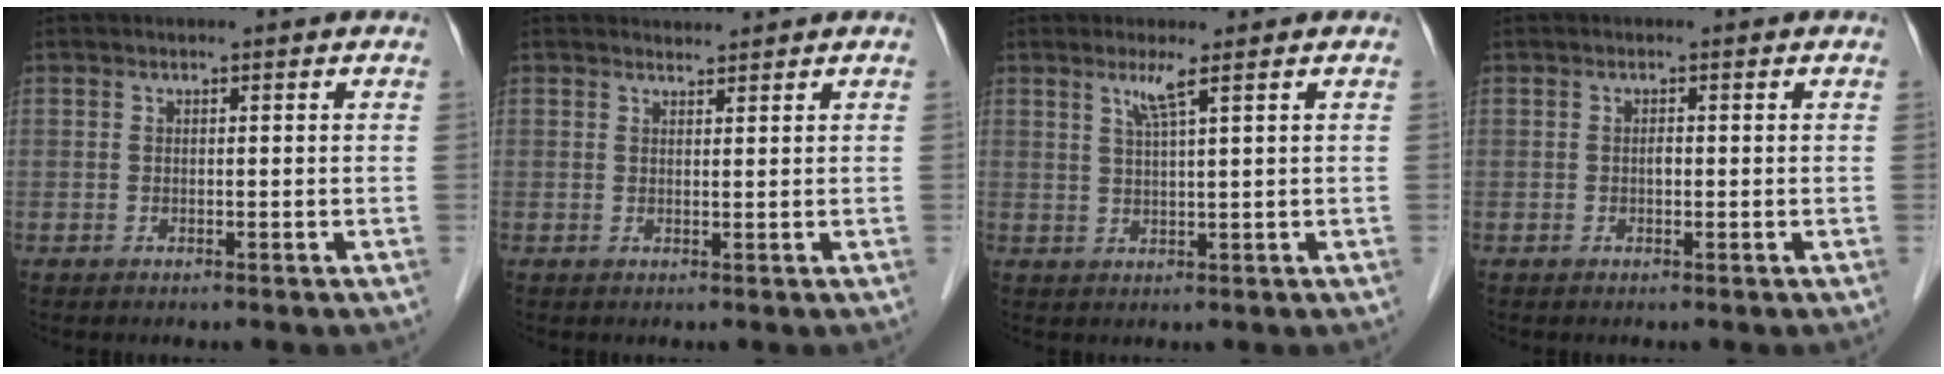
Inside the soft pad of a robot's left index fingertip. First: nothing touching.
{"total": 1.2, "force": [1.1, -0.1, -0.3], "torque": [-0.006, 0.001, 0.021]}
{"total": 2.7, "force": [1.6, -0.5, 2.1], "torque": [-0.046, -0.004, 0.033]}
{"total": 0.7, "force": [-0.1, 0.4, 0.5], "torque": [-0.009, 0.002, -0.005]}